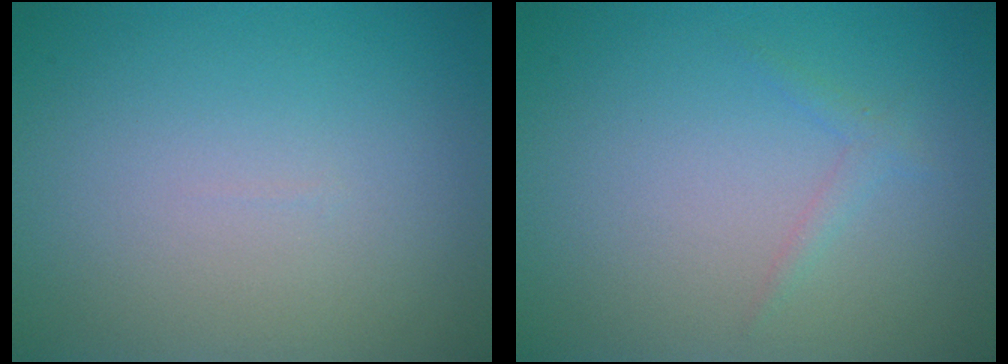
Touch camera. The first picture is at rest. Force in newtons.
{"total": 0.9, "press": 0.9, "slide": 0.0}